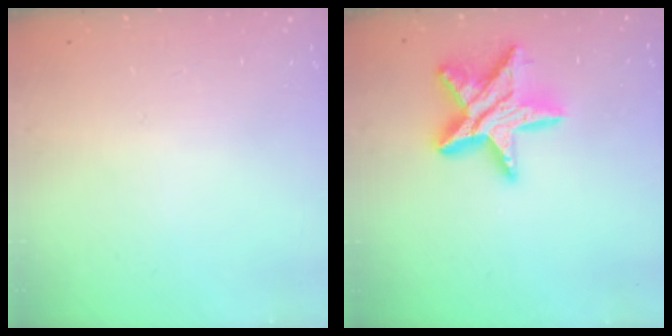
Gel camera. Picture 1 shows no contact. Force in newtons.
{"total": 16.1, "press": 16.0, "slide": 1.1}